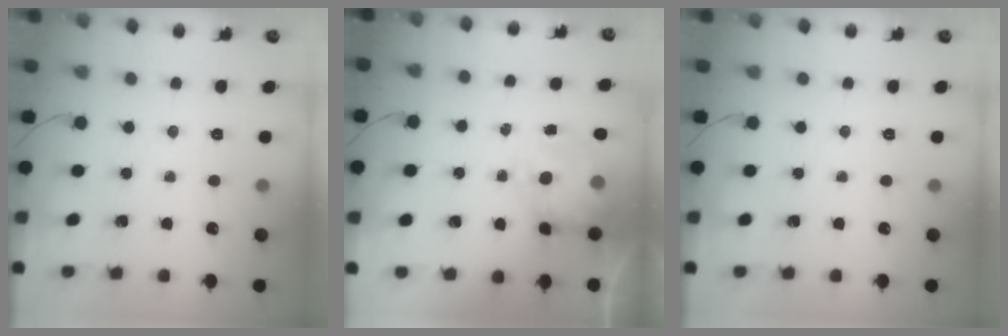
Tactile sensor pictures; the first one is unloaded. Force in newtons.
{"total": 7.2, "press": 7.2, "slide": 0.7}
{"total": 0.0}